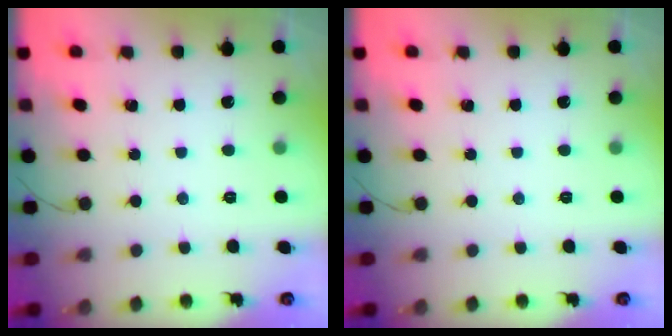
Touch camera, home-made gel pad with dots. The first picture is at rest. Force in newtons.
{"total": 0.0}